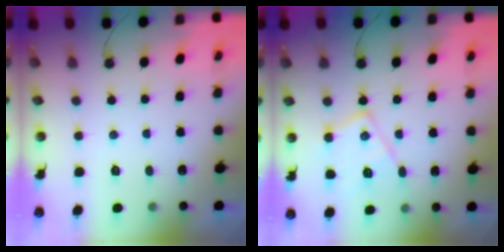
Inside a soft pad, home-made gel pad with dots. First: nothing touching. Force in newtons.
{"total": 12.5, "press": 12.5, "slide": 0.3}